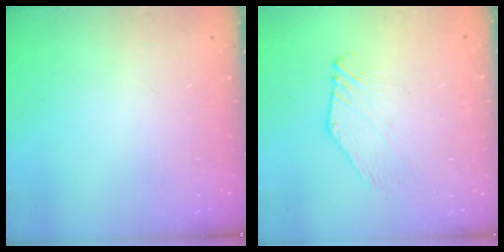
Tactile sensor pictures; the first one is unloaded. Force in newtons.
{"total": 0.0}